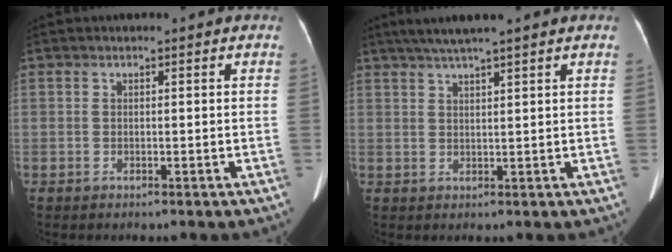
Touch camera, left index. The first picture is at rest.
{"total": 6.8, "force": [5.4, -0.2, 4.2], "torque": [-0.070, 0.033, 0.087]}